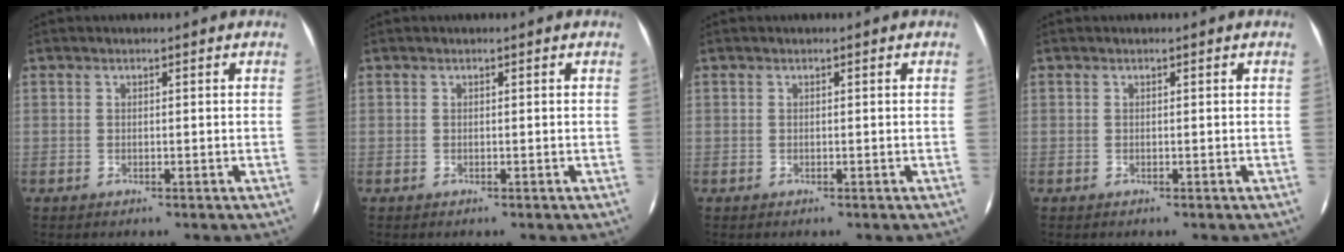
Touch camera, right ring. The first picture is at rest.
{"total": 0.0}
{"total": 0.0}
{"total": 0.0}